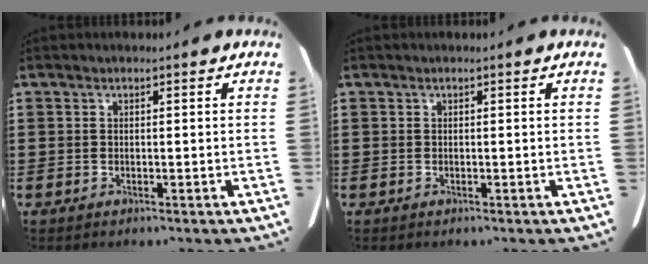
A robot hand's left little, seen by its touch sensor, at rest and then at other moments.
{"total": 0.0}